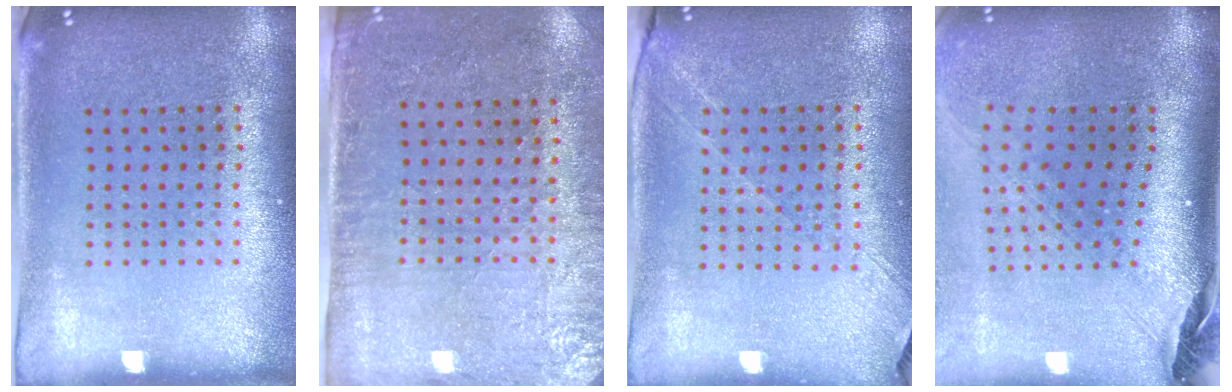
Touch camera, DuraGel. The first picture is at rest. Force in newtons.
{"total": 2.9, "press": 2.5, "slide": 1.5}
{"total": 1.3, "press": 1.3, "slide": 0.4}
{"total": 2.9, "press": 2.0, "slide": 2.0}